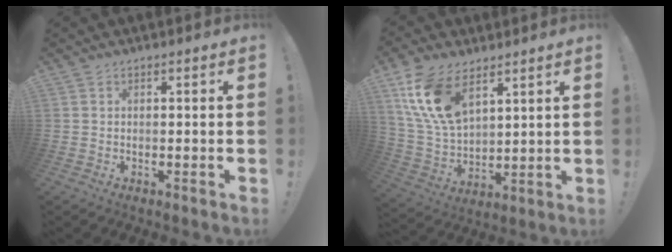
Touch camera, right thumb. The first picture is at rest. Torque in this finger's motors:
{"motor_torque": [0.03, 0.63, 1.05, 1.15, 0.14]}